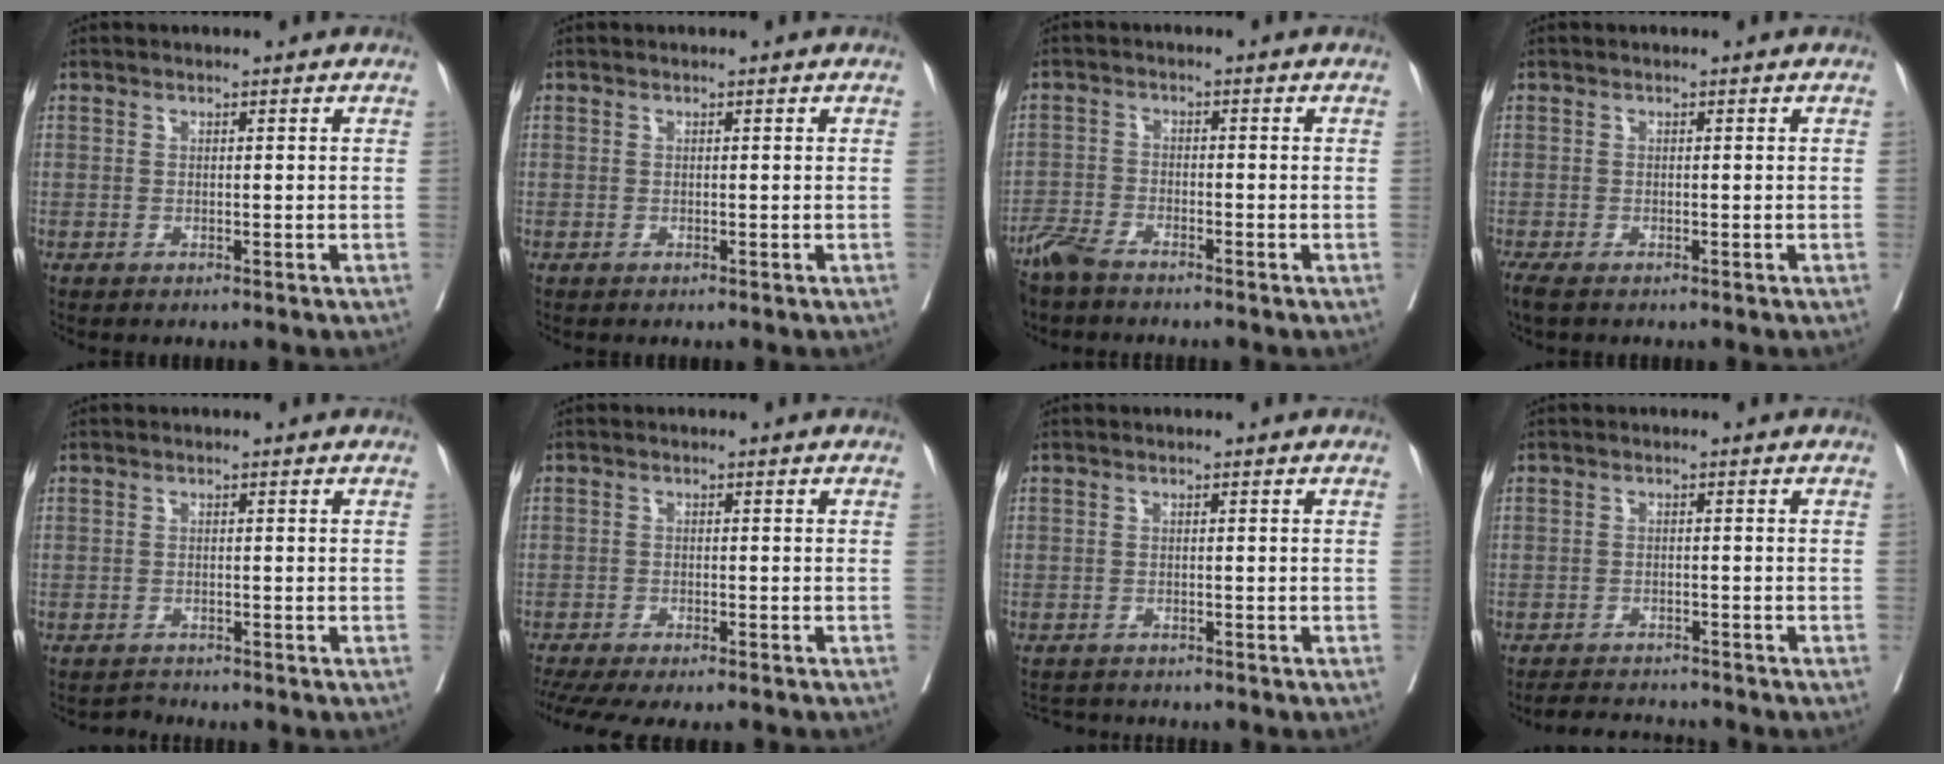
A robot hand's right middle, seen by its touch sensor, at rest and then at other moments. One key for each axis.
{"total": 0.0}
{"total": 4.5, "fx": -3.9, "fy": 0.9, "fz": 2.1, "tx": -0.043, "ty": -0.010, "tz": -0.077}
{"total": 2.8, "fx": -2.2, "fy": 0.8, "fz": 1.6, "tx": -0.038, "ty": -0.014, "tz": -0.036}
{"total": 1.1, "fx": -1.0, "fy": -0.1, "fz": -0.4, "tx": 0.007, "ty": -0.009, "tz": -0.015}
{"total": 12.5, "fx": -10.8, "fy": 2.3, "fz": 5.9, "tx": -0.111, "ty": -0.016, "tz": -0.149}
{"total": 3.1, "fx": -3.0, "fy": 0.7, "fz": 0.2, "tx": -0.004, "ty": -0.011, "tz": -0.047}
{"total": 5.0, "fx": -4.9, "fy": 0.5, "fz": 0.8, "tx": -0.013, "ty": -0.010, "tz": -0.078}